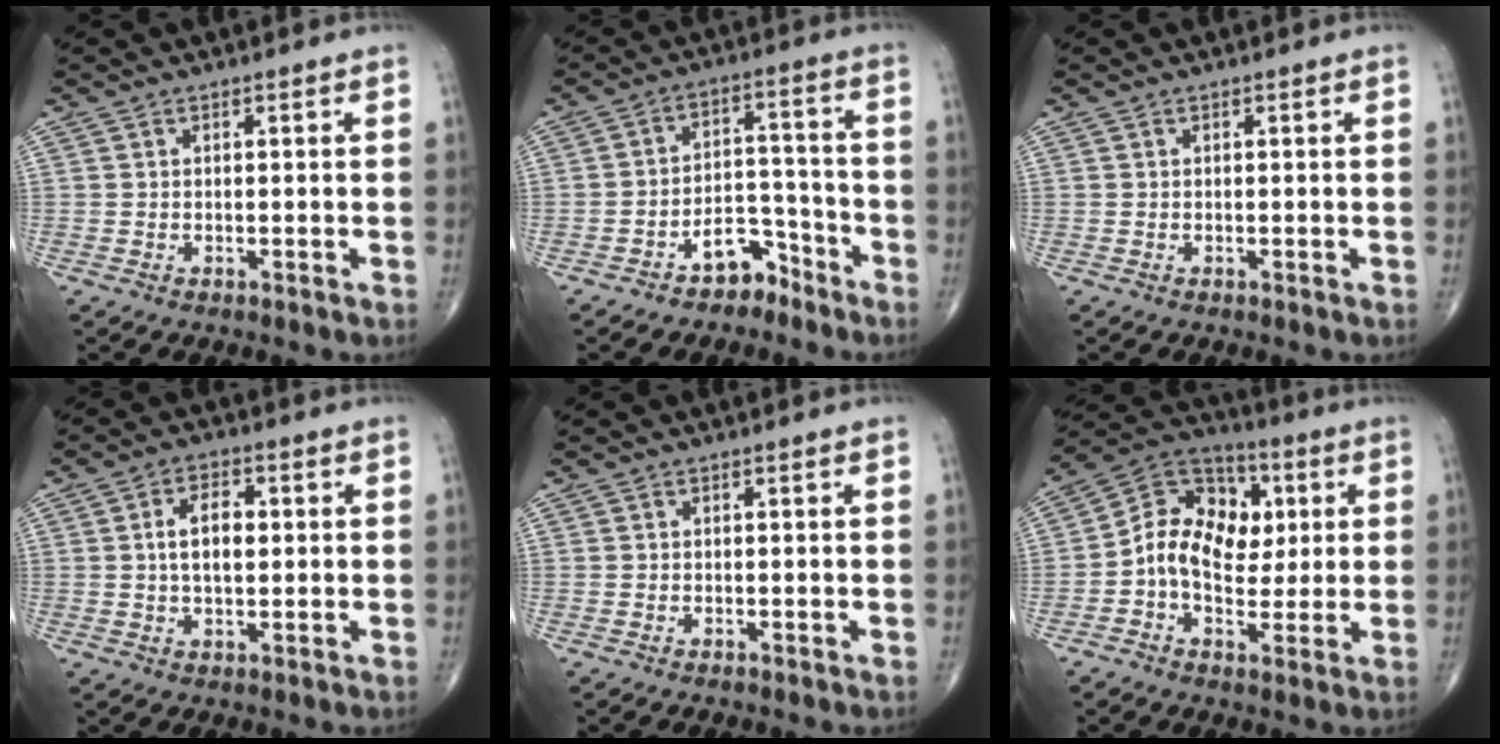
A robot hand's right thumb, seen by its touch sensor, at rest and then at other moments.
{"total": 7.0, "force": [-5.0, 4.1, 2.8], "torque": [-0.016, 0.065, -0.084]}
{"total": 0.0}
{"total": 6.5, "force": [0.7, 3.6, 5.3], "torque": [-0.085, 0.009, 0.008]}
{"total": 0.0}
{"total": 14.3, "force": [0.7, 10.5, 9.7], "torque": [-0.122, 0.023, 0.003]}